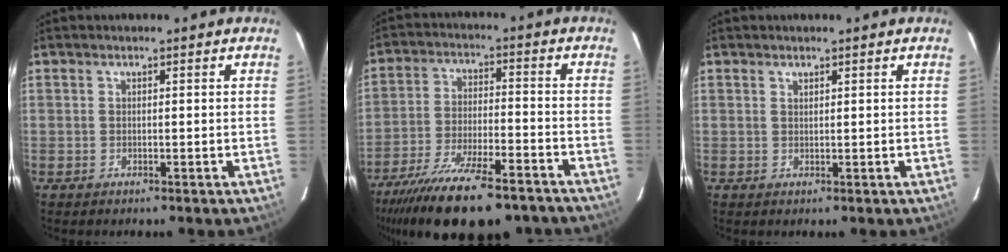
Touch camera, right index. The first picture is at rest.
{"total": 23.4, "force": [-18.5, 6.5, 12.8], "torque": [-0.247, -0.049, -0.283]}
{"total": 0.6, "force": [0.6, 0.2, 0.2], "torque": [-0.003, 0.001, 0.011]}